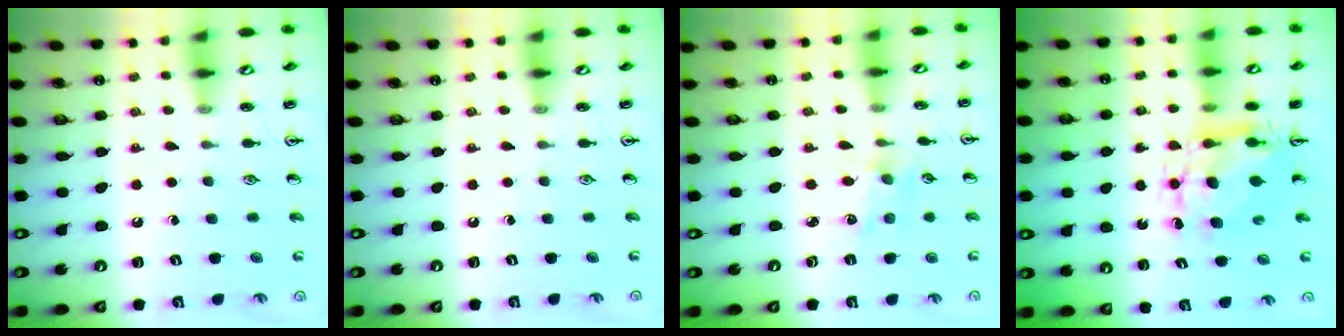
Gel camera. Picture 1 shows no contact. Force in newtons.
{"total": 0.0}
{"total": 1.4, "press": 1.3, "slide": 0.2}
{"total": 8.0, "press": 8.0, "slide": 0.7}